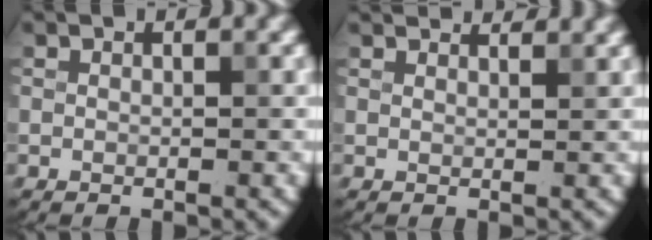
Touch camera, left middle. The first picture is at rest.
{"total": 2.6, "force": [2.5, 0.3, 0.6], "torque": [-0.019, 0.010, 0.033]}